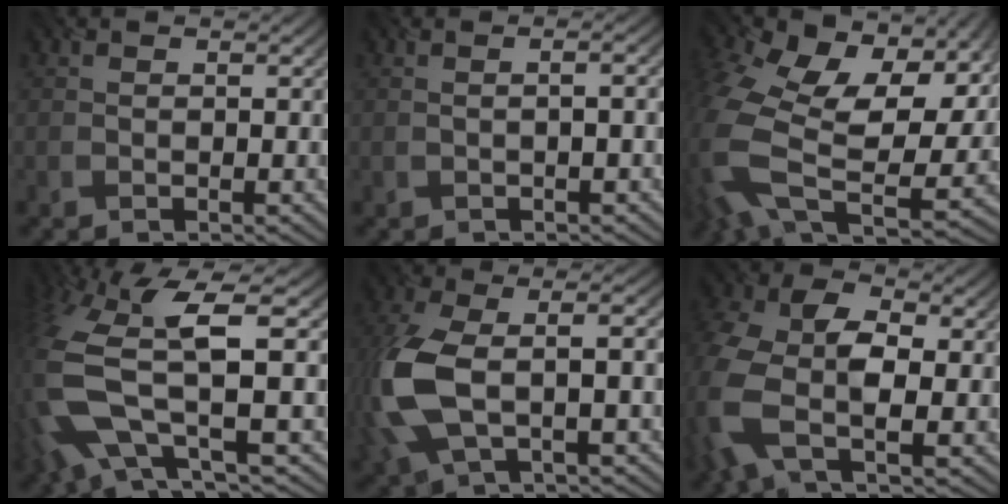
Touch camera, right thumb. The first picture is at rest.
{"total": 2.6, "force": [-0.1, 0.8, 2.5], "torque": [-0.023, 0.012, -0.007]}
{"total": 19.1, "force": [3.0, 13.4, 13.3], "torque": [-0.312, -0.052, 0.105]}
{"total": 13.8, "force": [0.7, 5.2, 12.8], "torque": [-0.312, -0.014, 0.028]}
{"total": 12.0, "force": [-1.3, 5.7, 10.5], "torque": [-0.261, -0.013, -0.026]}
{"total": 11.2, "force": [-1.4, 6.7, 8.8], "torque": [-0.242, -0.012, -0.035]}